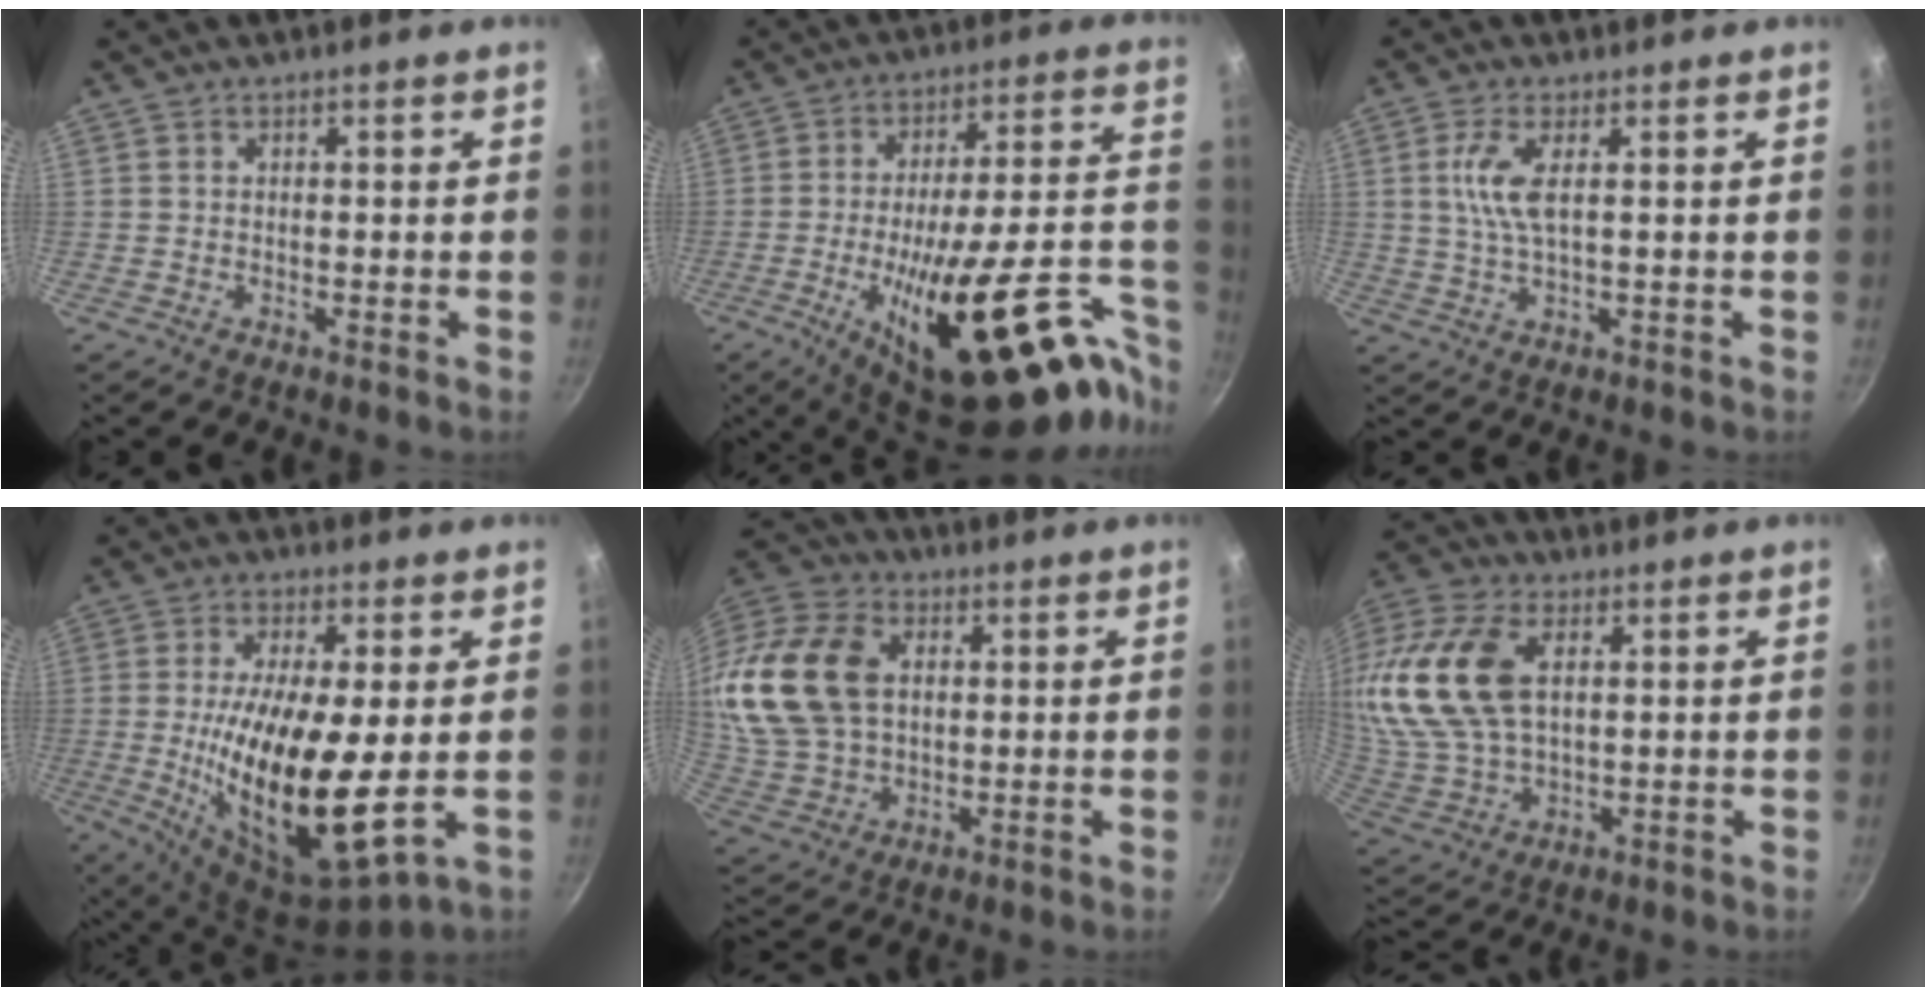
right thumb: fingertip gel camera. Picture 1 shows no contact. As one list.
[{"total": 33.9, "force": [-14.4, 11.5, 28.4], "torque": [-0.363, 0.054, -0.211]}, {"total": 6.1, "force": [1.3, 1.9, 5.7], "torque": [-0.128, 0.000, 0.026]}, {"total": 18.3, "force": [-1.0, 5.7, 17.4], "torque": [-0.323, -0.017, -0.011]}, {"total": 20.4, "force": [3.3, 14.5, 14.0], "torque": [-0.263, 0.012, 0.068]}, {"total": 23.6, "force": [6.2, 15.1, 17.0], "torque": [-0.380, 0.007, 0.123]}]